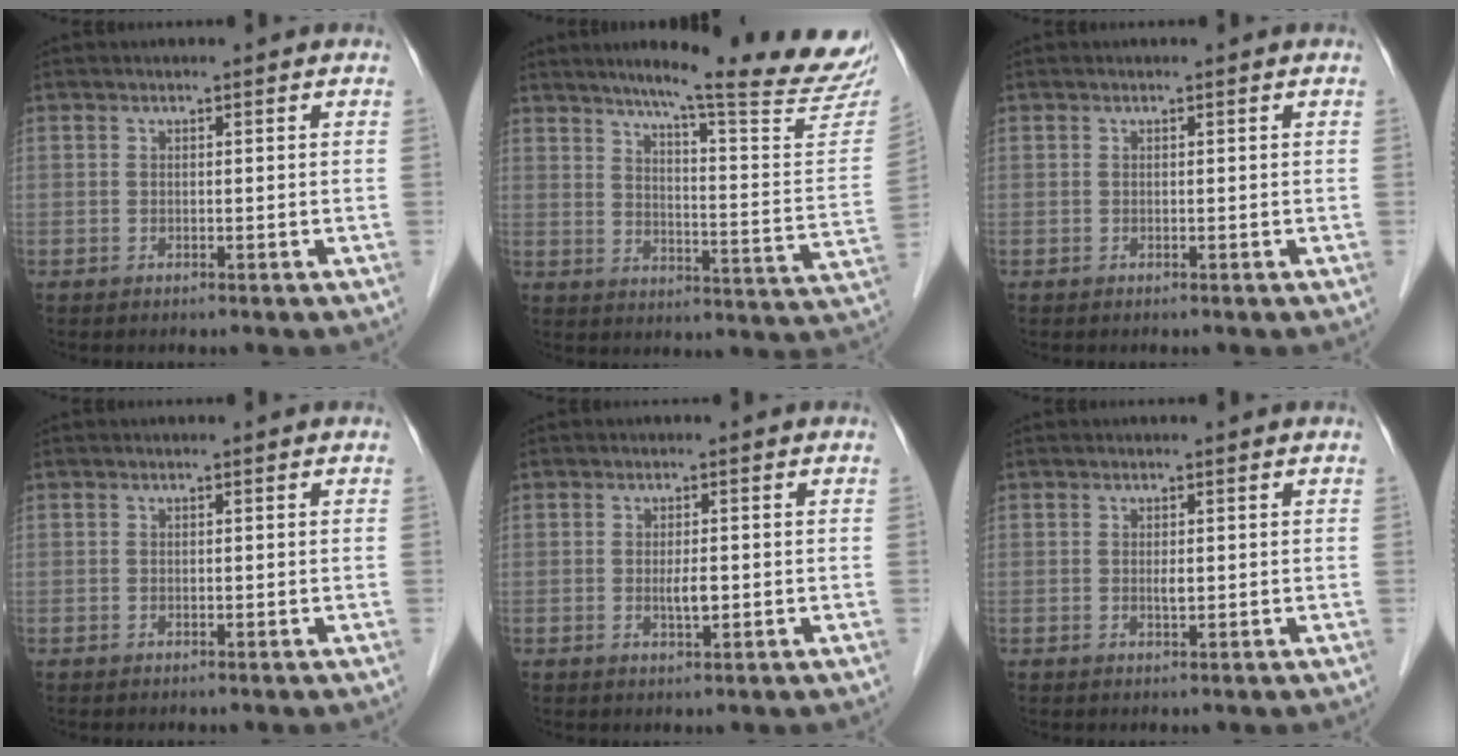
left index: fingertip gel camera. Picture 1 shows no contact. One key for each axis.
{"total": 23.2, "fx": 20.5, "fy": -0.4, "fz": 10.8, "tx": -0.146, "ty": -0.085, "tz": 0.253}
{"total": 0.0}
{"total": 0.0}
{"total": 2.3, "fx": -0.3, "fy": 0.5, "fz": 2.2, "tx": -0.045, "ty": -0.001, "tz": -0.003}
{"total": 1.0, "fx": 0.1, "fy": 0.4, "fz": 0.9, "tx": -0.019, "ty": -0.002, "tz": 0.003}